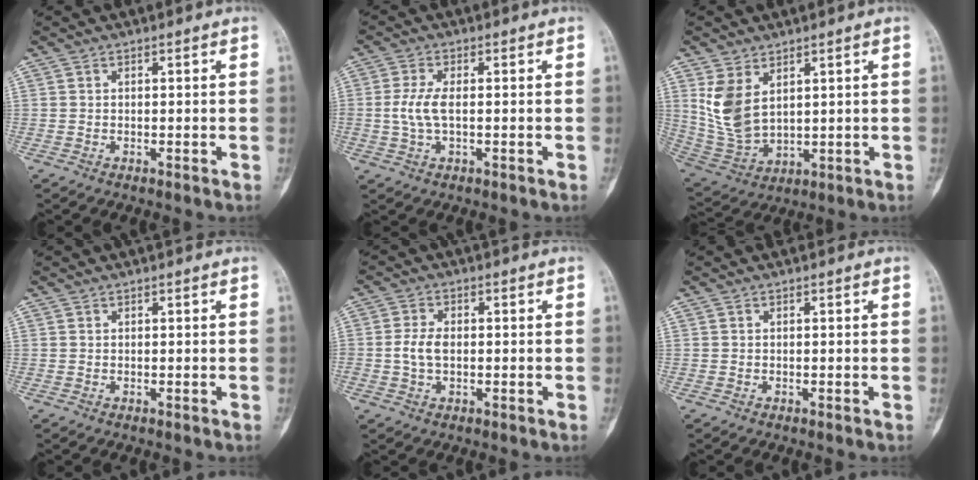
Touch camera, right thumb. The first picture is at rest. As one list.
[{"total": 4.9, "force": [0.0, 2.1, 4.4], "torque": [-0.109, 0.003, -0.001]}, {"total": 9.7, "force": [3.6, 5.7, 6.9], "torque": [-0.136, -0.020, 0.093]}, {"total": 0.0}, {"total": 4.1, "force": [-0.1, 2.6, 3.3], "torque": [-0.069, 0.006, -0.003]}, {"total": 0.0}]